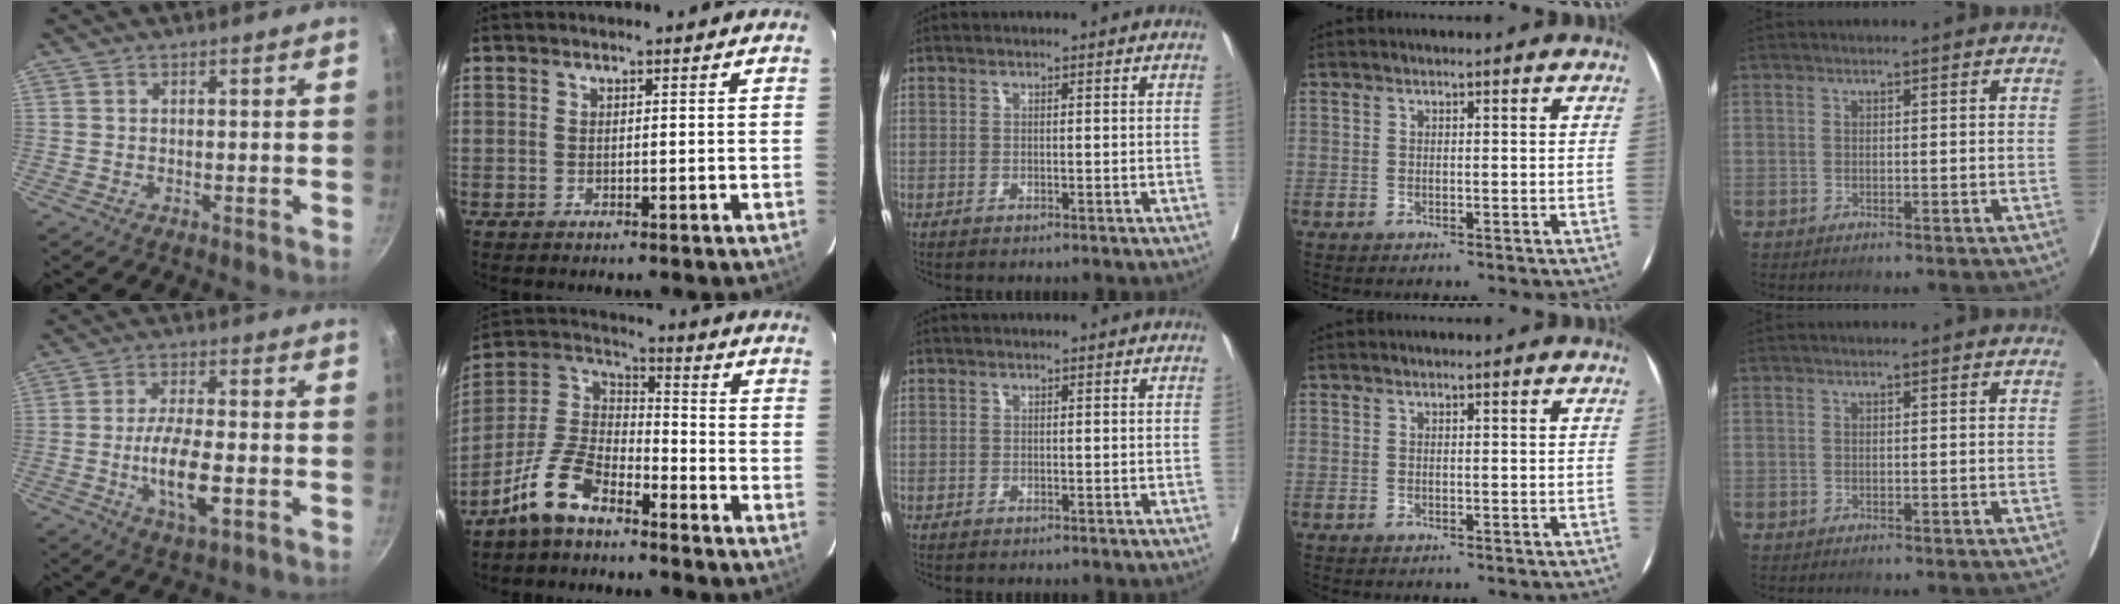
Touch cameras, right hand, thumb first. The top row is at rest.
{"thumb": {"total": 10.4, "force": [-2.5, 3.9, 9.4], "torque": [-0.170, 0.004, -0.044]}, "index": {"total": 10.0, "force": [-7.4, 3.9, 5.5], "torque": [-0.129, 0.018, -0.150]}}